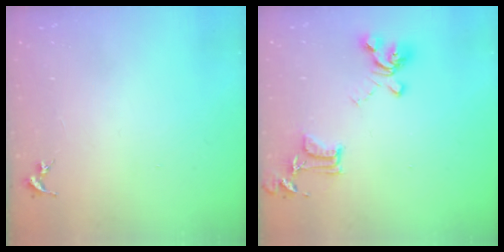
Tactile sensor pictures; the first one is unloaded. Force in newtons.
{"total": 15.9, "press": 15.9, "slide": 1.0}